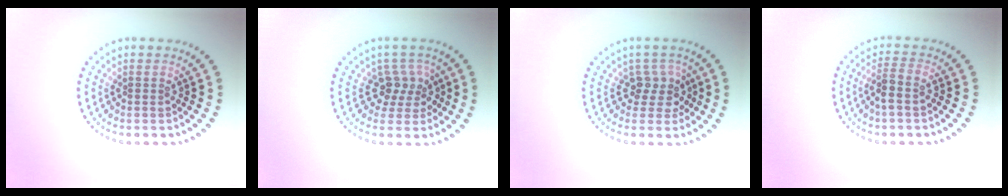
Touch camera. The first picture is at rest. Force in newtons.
{"total": 2.8, "press": 2.1, "slide": 1.9}
{"total": 2.5, "press": 2.0, "slide": 1.6}
{"total": 2.0, "press": 1.7, "slide": 1.1}